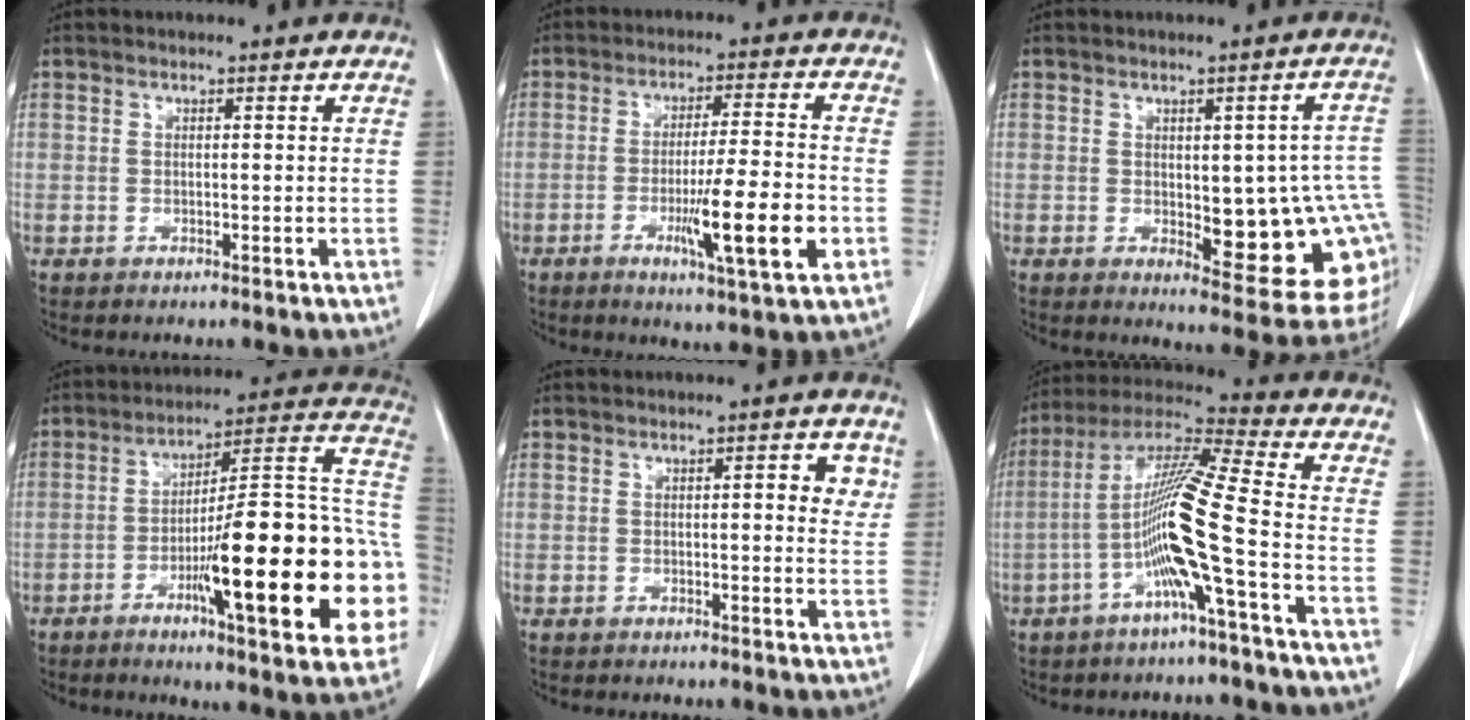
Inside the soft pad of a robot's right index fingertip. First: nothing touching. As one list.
[{"total": 11.1, "force": [-3.5, 0.1, 10.5], "torque": [-0.168, -0.019, -0.058]}, {"total": 14.9, "force": [-1.0, 5.0, 14.0], "torque": [-0.125, 0.010, 0.003]}, {"total": 25.8, "force": [-6.5, 3.8, 24.7], "torque": [-0.273, 0.016, -0.091]}, {"total": 3.4, "force": [1.1, 1.0, 3.1], "torque": [-0.032, 0.000, 0.008]}, {"total": 12.7, "force": [-3.8, -1.5, 12.0], "torque": [-0.234, 0.007, -0.081]}]